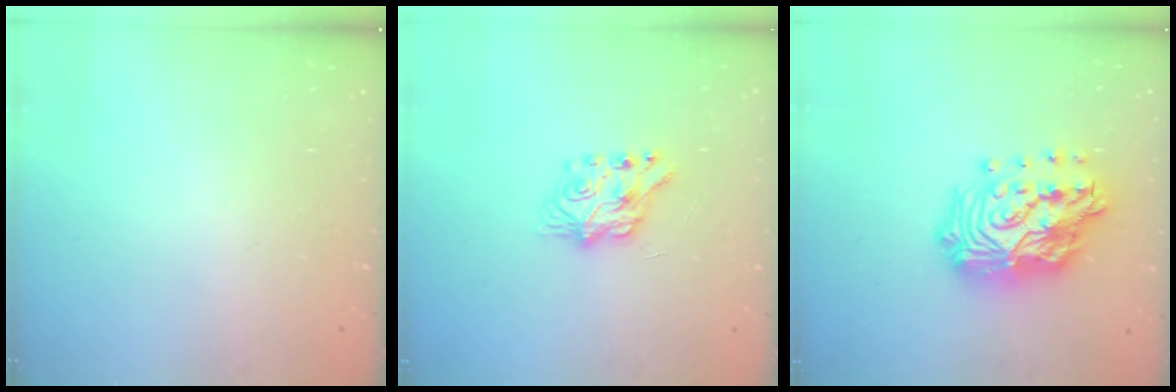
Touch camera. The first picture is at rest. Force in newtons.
{"total": 7.2, "press": 7.2, "slide": 0.1}
{"total": 23.4, "press": 23.3, "slide": 2.1}